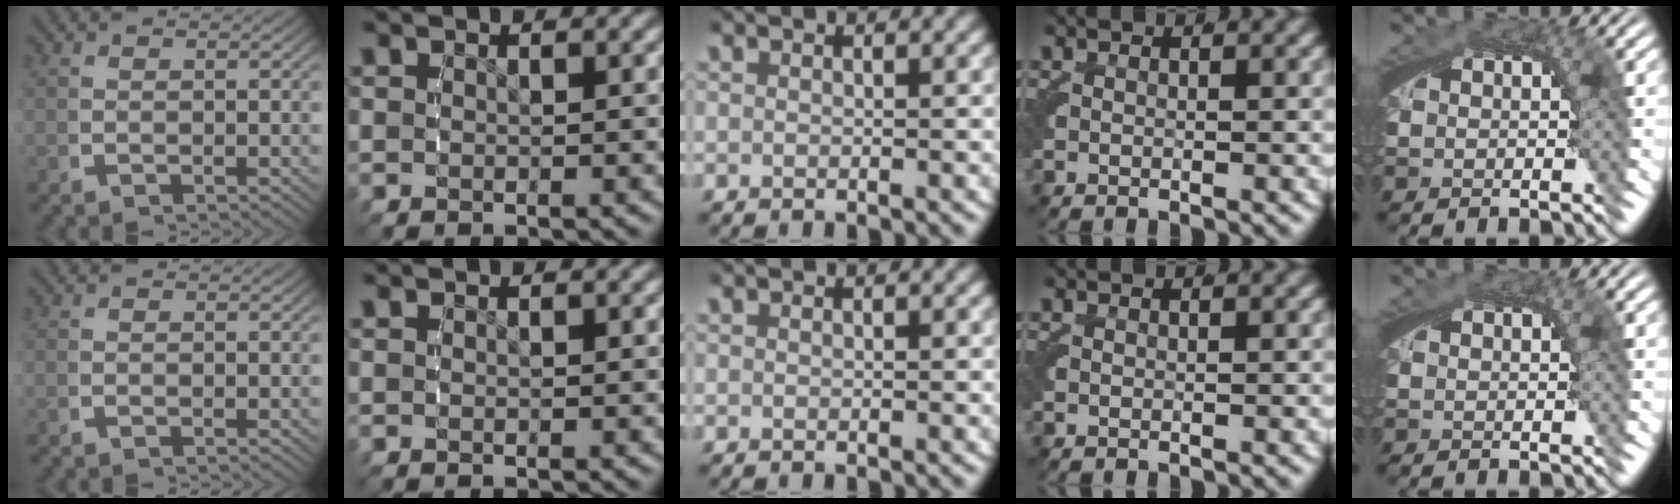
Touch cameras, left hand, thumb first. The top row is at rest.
{}